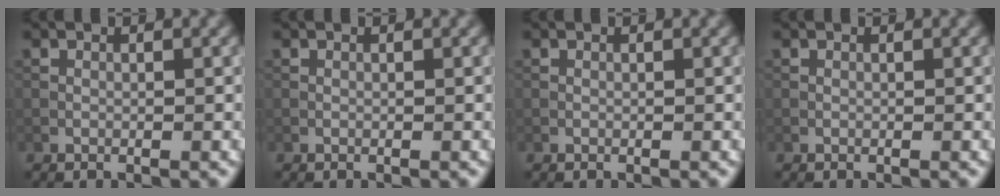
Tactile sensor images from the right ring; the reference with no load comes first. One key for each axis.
{"total": 0.0}
{"total": 0.0}
{"total": 0.0}